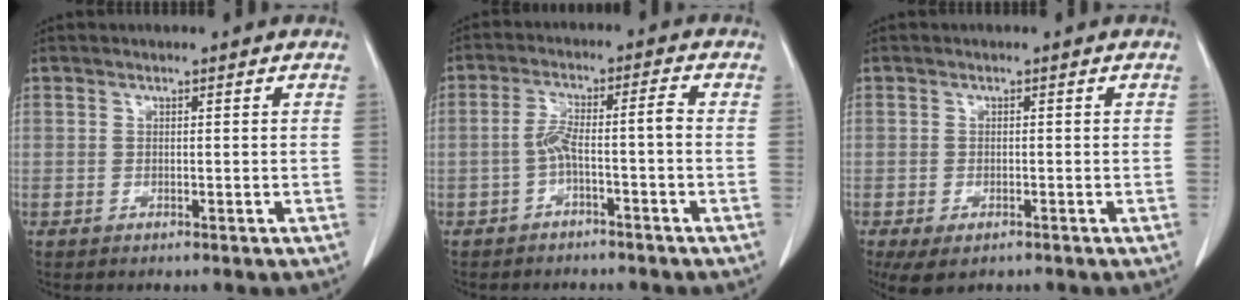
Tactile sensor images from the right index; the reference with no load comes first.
{"total": 4.8, "force": [-1.8, 0.2, 4.5], "torque": [-0.093, 0.027, -0.028]}
{"total": 4.6, "force": [-2.9, 2.2, 2.8], "torque": [-0.053, -0.011, -0.043]}